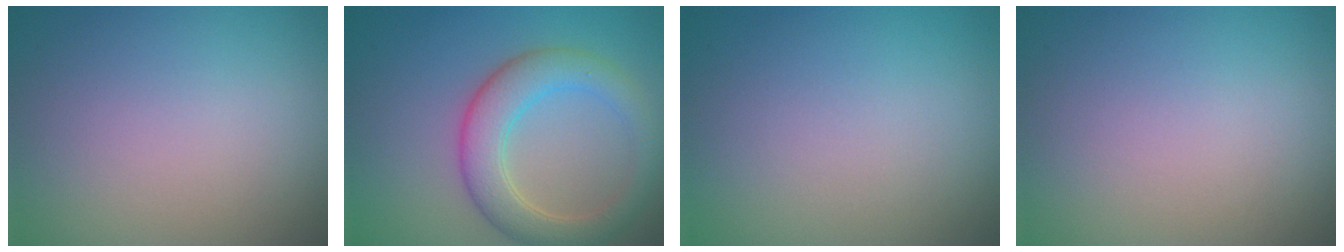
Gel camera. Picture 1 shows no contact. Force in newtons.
{"total": 4.8, "press": 4.8, "slide": 0.4}
{"total": 0.0}
{"total": 0.0}